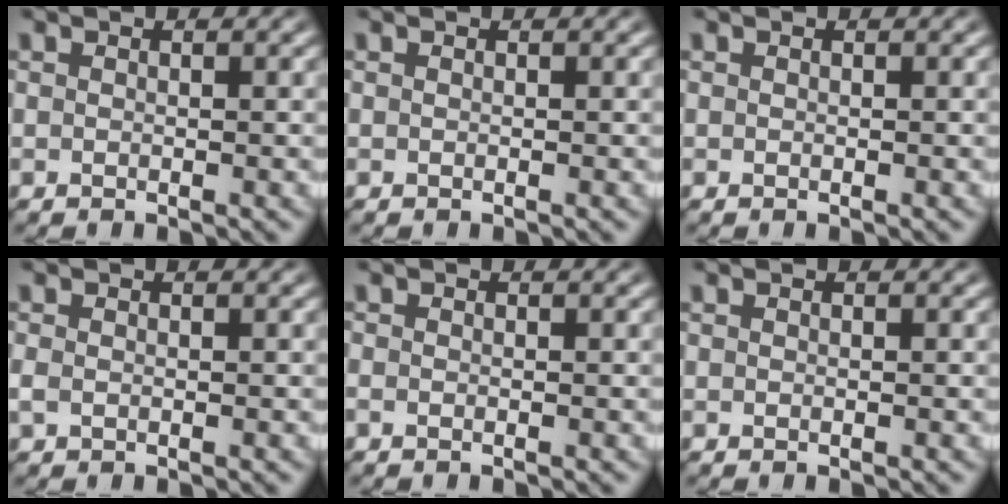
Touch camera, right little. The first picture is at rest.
{"total": 0.0}
{"total": 0.0}
{"total": 0.8, "force": [-0.5, 0.4, 0.5], "torque": [-0.021, -0.012, 0.000]}
{"total": 0.8, "force": [-0.6, 0.5, 0.3], "torque": [-0.012, -0.006, -0.009]}
{"total": 0.0}